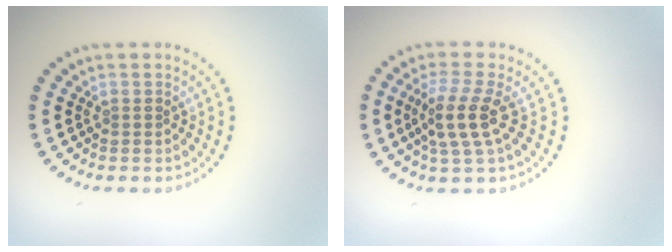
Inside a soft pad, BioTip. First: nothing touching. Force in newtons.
{"total": 3.4, "press": 2.7, "slide": 1.9}